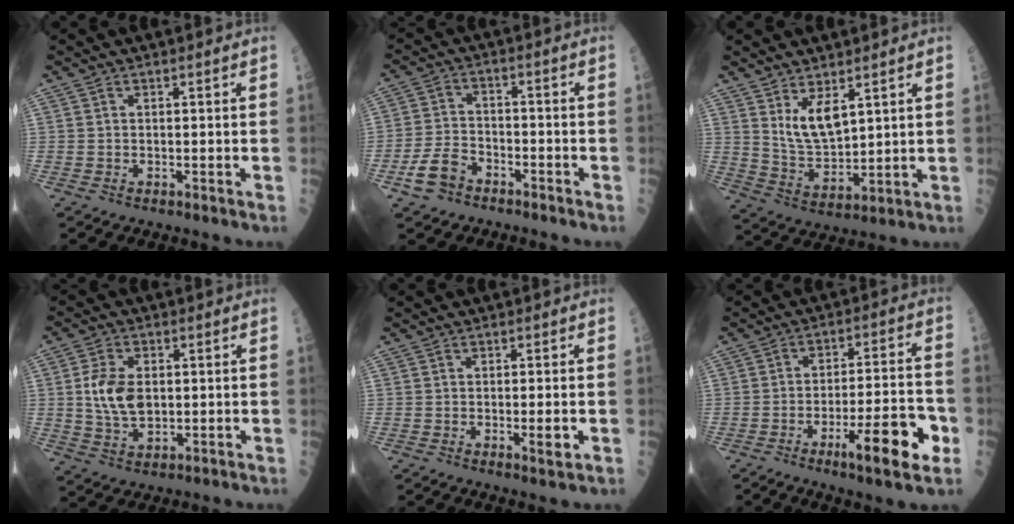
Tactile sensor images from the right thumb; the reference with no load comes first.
{"total": 6.5, "force": [-3.8, 4.0, 3.4], "torque": [-0.067, 0.029, -0.071]}
{"total": 7.6, "force": [3.8, 3.2, 5.7], "torque": [-0.094, -0.039, 0.084]}
{"total": 8.6, "force": [0.8, 5.2, 6.9], "torque": [-0.124, -0.005, 0.020]}
{"total": 2.8, "force": [-0.6, 0.6, 2.7], "torque": [-0.042, -0.006, -0.008]}
{"total": 13.7, "force": [-5.5, 2.8, 12.3], "torque": [-0.180, 0.022, -0.080]}